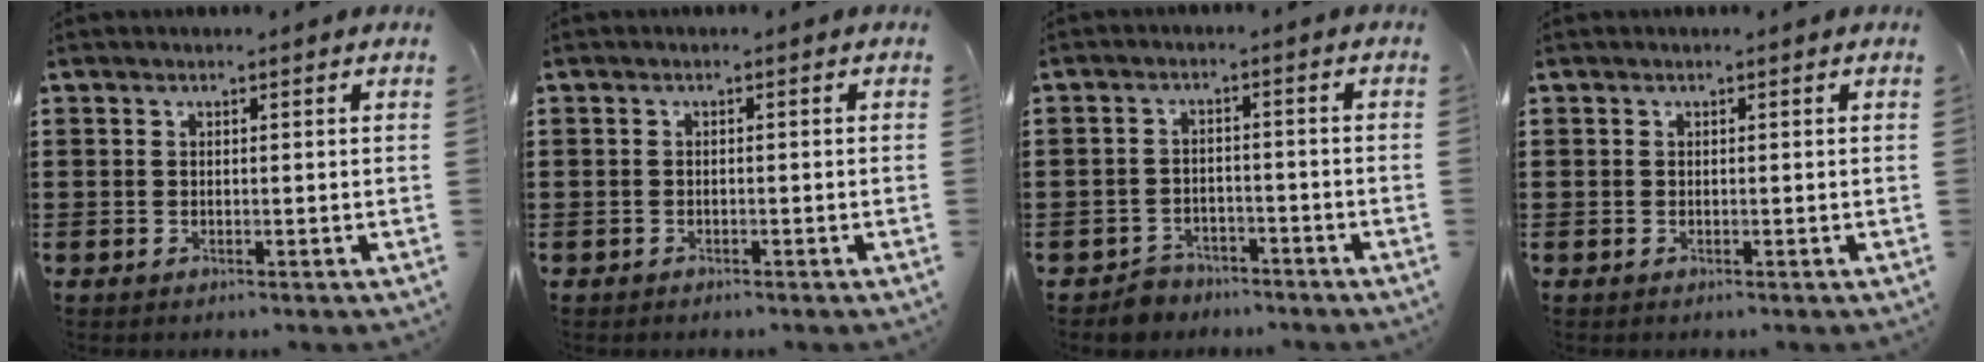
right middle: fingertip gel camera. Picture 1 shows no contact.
{"total": 0.6, "force": [-0.6, 0.2, 0.0], "torque": [-0.001, 0.000, -0.013]}
{"total": 3.4, "force": [-3.2, 0.9, -0.1], "torque": [-0.005, 0.004, -0.067]}
{"total": 0.0}